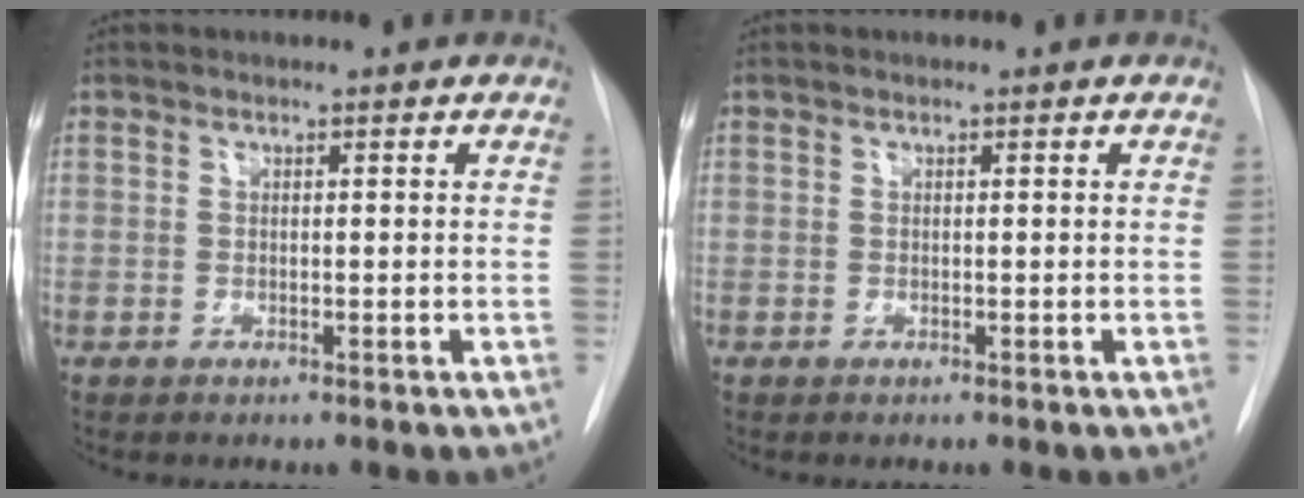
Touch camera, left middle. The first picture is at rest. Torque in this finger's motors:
{"motor_torque": [0.03, -0.02, 0.01, 0.00]}